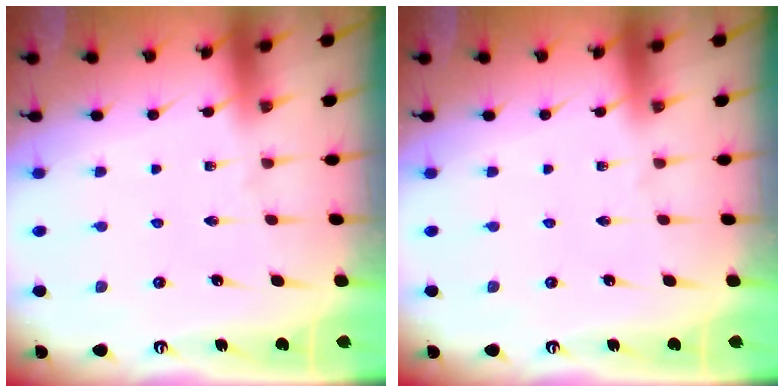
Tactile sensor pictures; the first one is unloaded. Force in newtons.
{"total": 0.0}